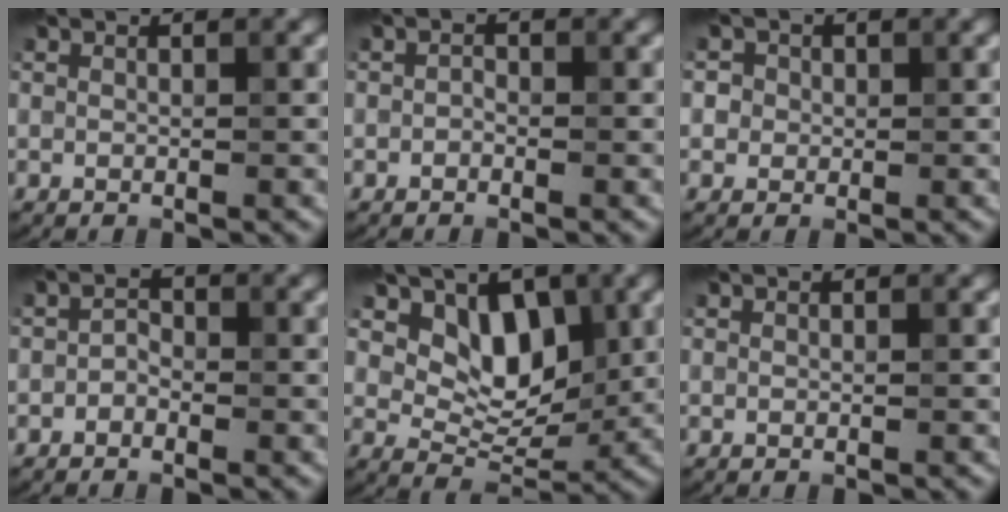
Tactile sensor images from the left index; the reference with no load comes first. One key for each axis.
{"total": 0.7, "fx": -0.4, "fy": 0.4, "fz": 0.3, "tx": -0.005, "ty": 0.007, "tz": -0.010}
{"total": 2.2, "fx": 0.7, "fy": 2.0, "fz": 0.6, "tx": 0.011, "ty": 0.013, "tz": -0.014}
{"total": 1.1, "fx": -0.7, "fy": 0.7, "fz": 0.5, "tx": -0.009, "ty": 0.010, "tz": -0.016}
{"total": 5.7, "fx": 2.2, "fy": 3.8, "fz": 3.6, "tx": -0.049, "ty": -0.009, "tz": 0.031}
{"total": 0.0}